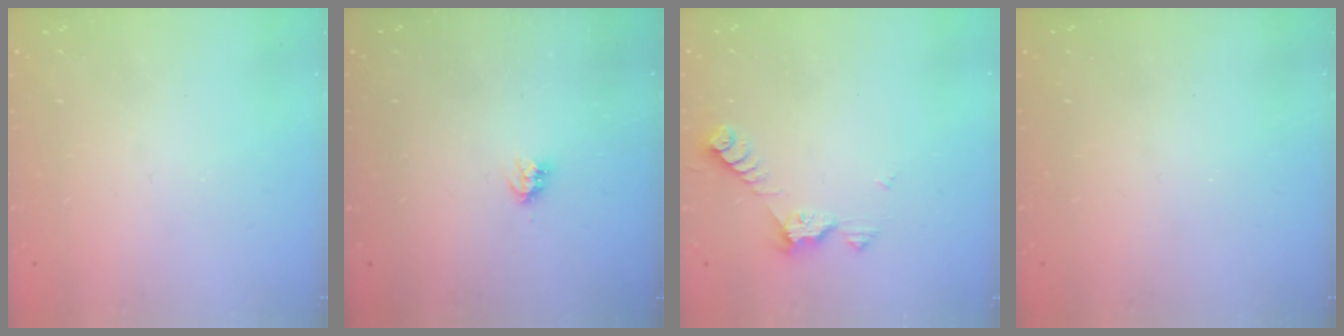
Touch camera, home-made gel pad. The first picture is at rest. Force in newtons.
{"total": 3.6, "press": 3.6, "slide": 0.1}
{"total": 6.7, "press": 6.7, "slide": 0.4}
{"total": 0.0}